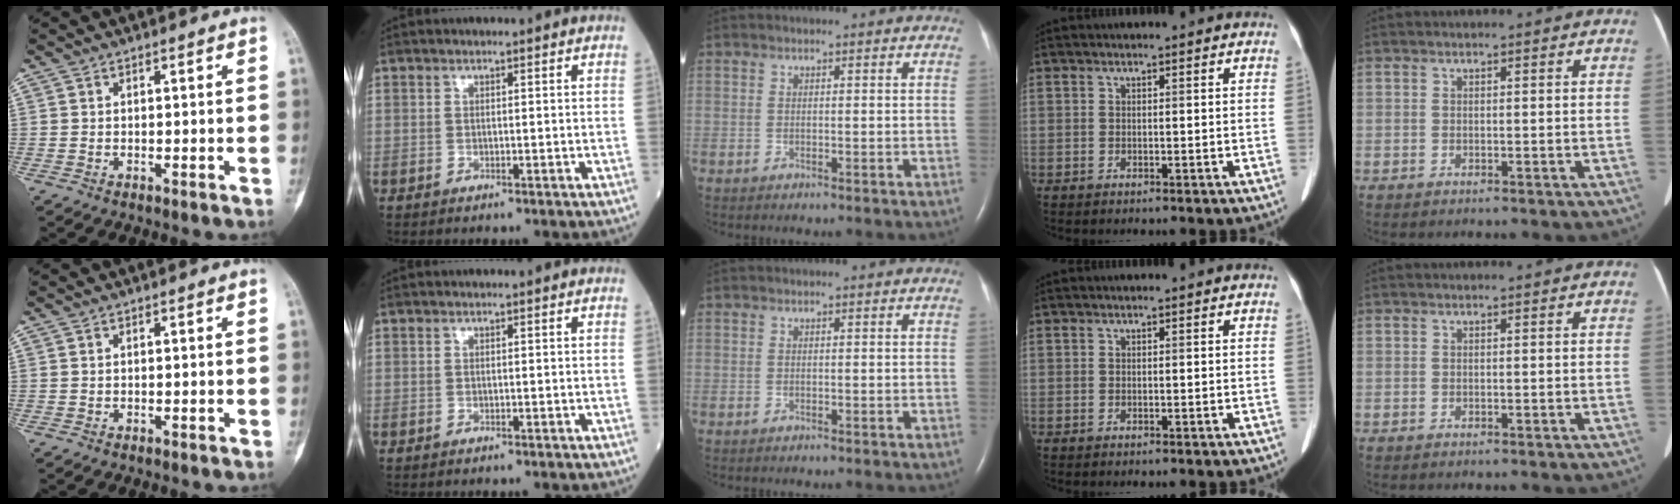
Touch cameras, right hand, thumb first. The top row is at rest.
{}